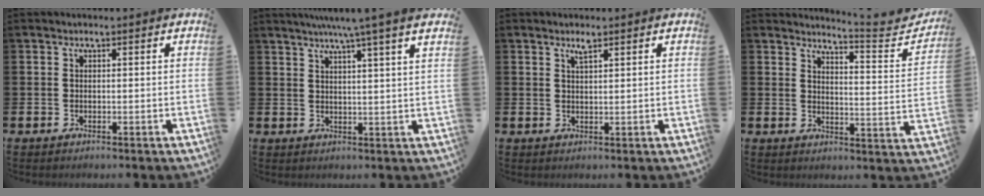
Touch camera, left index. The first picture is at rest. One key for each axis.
{"total": 5.7, "fx": 4.8, "fy": -1.1, "fz": 2.7, "tx": -0.055, "ty": -0.019, "tz": 0.081}
{"total": 1.9, "fx": 1.5, "fy": 0.3, "fz": 1.0, "tx": -0.011, "ty": -0.002, "tz": 0.024}
{"total": 4.5, "fx": 4.2, "fy": 0.4, "fz": 1.7, "tx": -0.021, "ty": -0.051, "tz": 0.055}